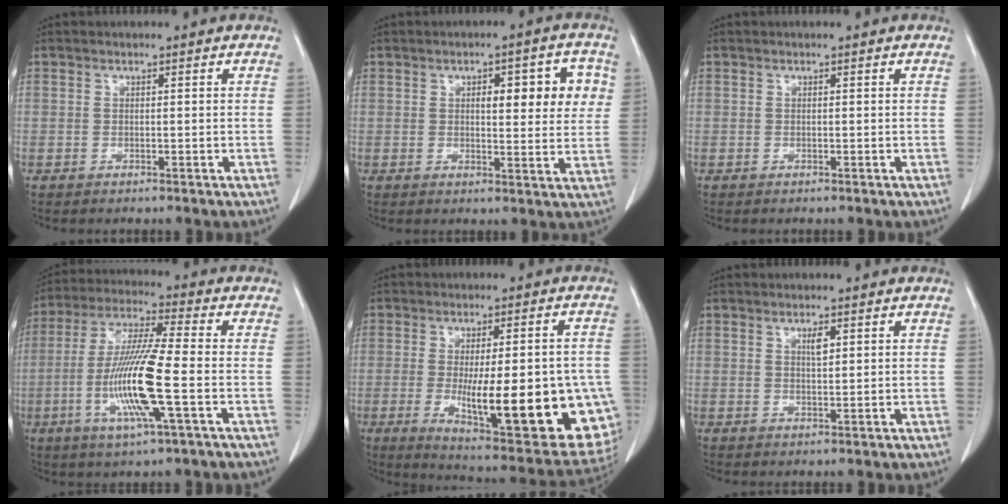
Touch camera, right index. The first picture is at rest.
{"total": 8.6, "force": [2.4, 2.8, 7.8], "torque": [-0.094, 0.013, 0.030]}
{"total": 0.0}
{"total": 13.4, "force": [-3.2, 0.2, 13.0], "torque": [-0.265, -0.013, -0.068]}
{"total": 22.9, "force": [-5.2, 5.7, 21.6], "torque": [-0.229, -0.015, -0.047]}
{"total": 1.7, "force": [0.8, 0.5, 1.5], "torque": [-0.025, -0.002, 0.014]}